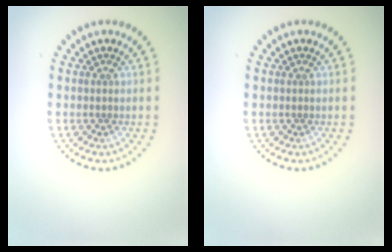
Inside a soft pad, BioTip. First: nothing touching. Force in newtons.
{"total": 0.0}